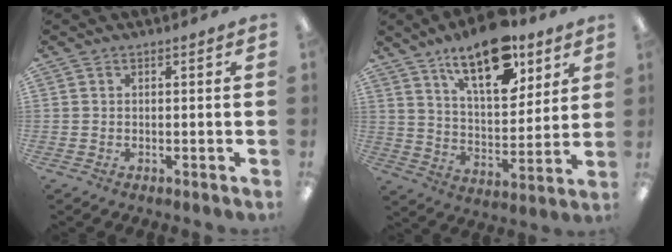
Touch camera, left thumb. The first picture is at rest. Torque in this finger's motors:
{"motor_torque": [0.39, 0.53, 1.32, -1.45, 0.12]}